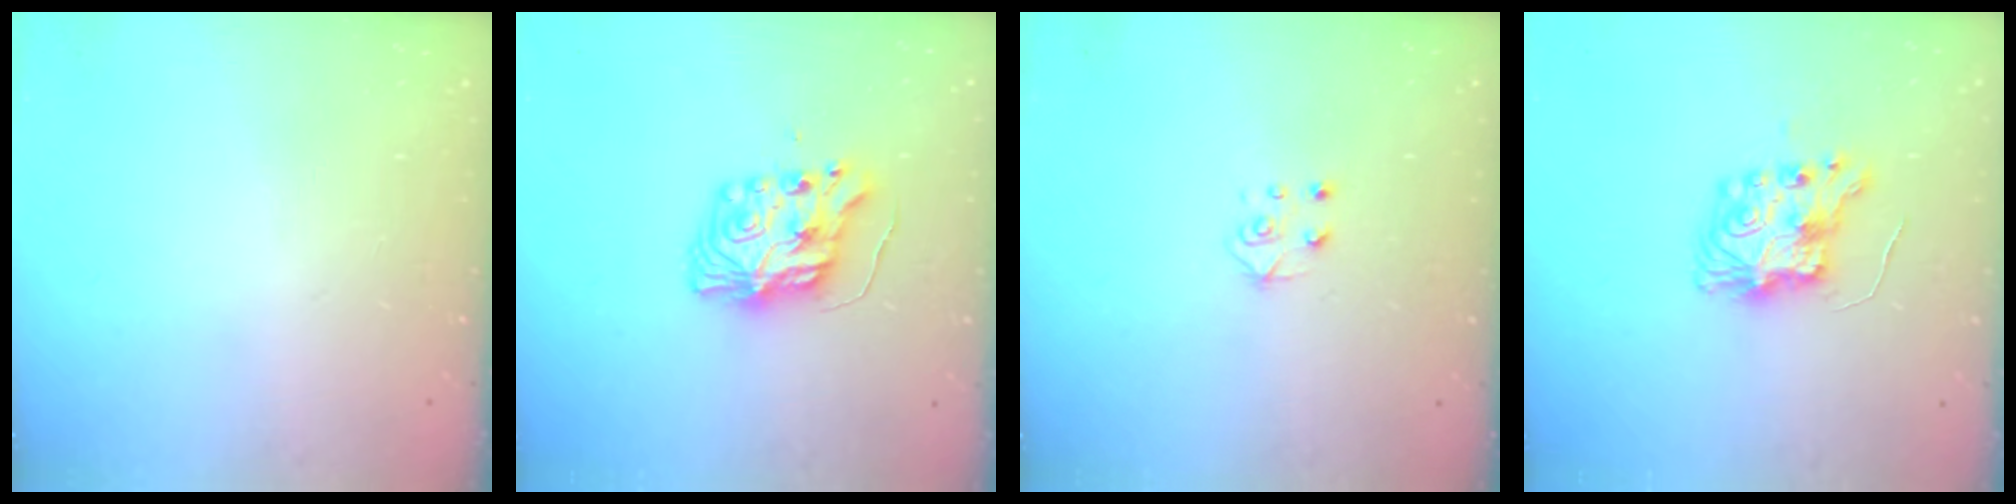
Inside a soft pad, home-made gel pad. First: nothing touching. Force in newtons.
{"total": 8.5, "press": 8.5, "slide": 0.6}
{"total": 4.3, "press": 4.3, "slide": 0.5}
{"total": 9.8, "press": 9.8, "slide": 0.9}